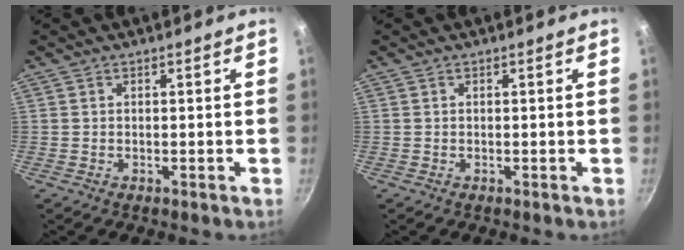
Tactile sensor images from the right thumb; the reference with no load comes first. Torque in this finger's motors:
{"motor_torque": [-0.08, -0.08, 0.02, 0.01, 0.00]}